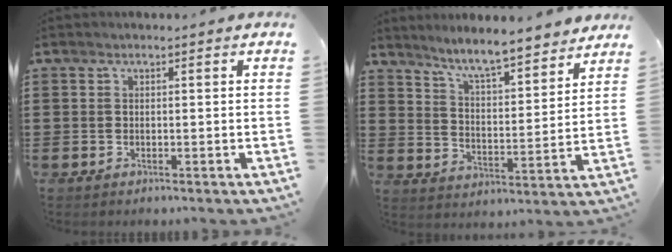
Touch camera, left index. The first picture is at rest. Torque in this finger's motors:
{"motor_torque": [0.32, 0.38, 0.06, -0.01]}